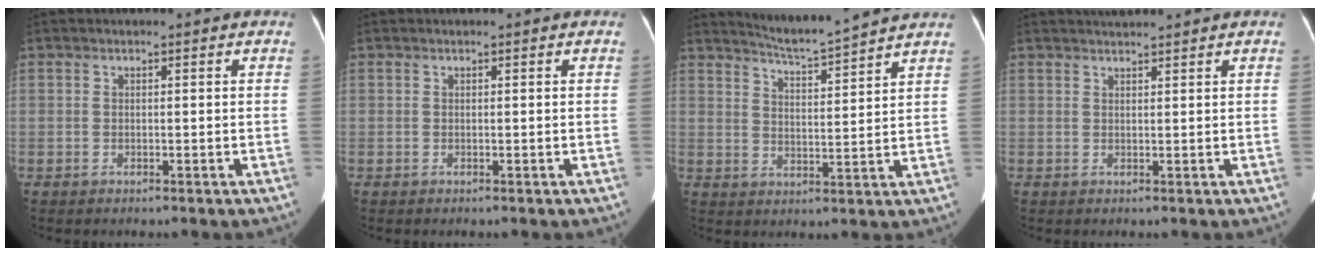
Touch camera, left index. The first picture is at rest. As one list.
[{"total": 0.0}, {"total": 8.0, "force": [7.6, -1.4, 1.9], "torque": [-0.048, -0.004, 0.124]}, {"total": 2.2, "force": [2.1, -0.4, 0.4], "torque": [-0.004, 0.018, 0.042]}]